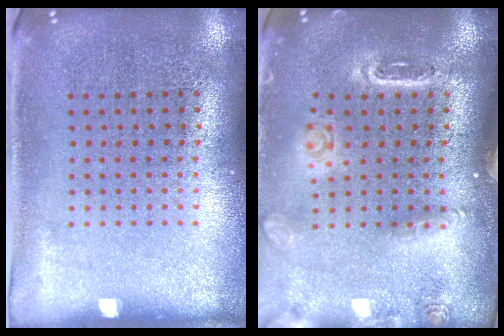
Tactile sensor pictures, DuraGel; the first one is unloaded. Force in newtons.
{"total": 1.5, "press": 1.5, "slide": 0.2}